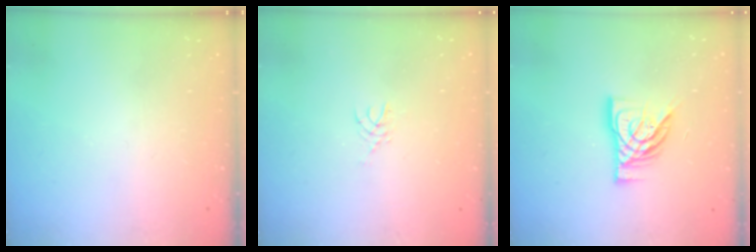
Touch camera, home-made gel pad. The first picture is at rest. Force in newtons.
{"total": 3.3, "press": 3.3, "slide": 0.4}
{"total": 13.3, "press": 13.2, "slide": 1.2}